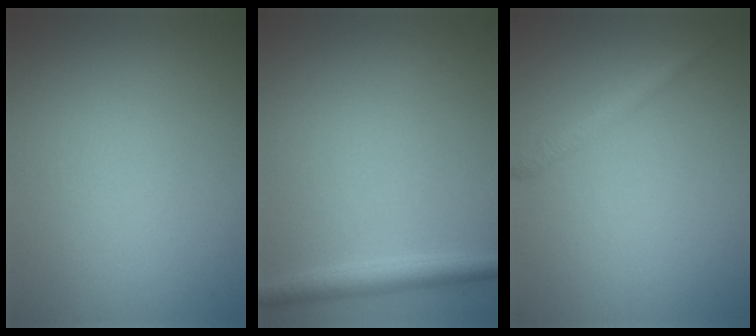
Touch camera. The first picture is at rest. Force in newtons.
{"total": 2.3, "press": 2.3, "slide": 0.1}
{"total": 1.4, "press": 1.4, "slide": 0.0}